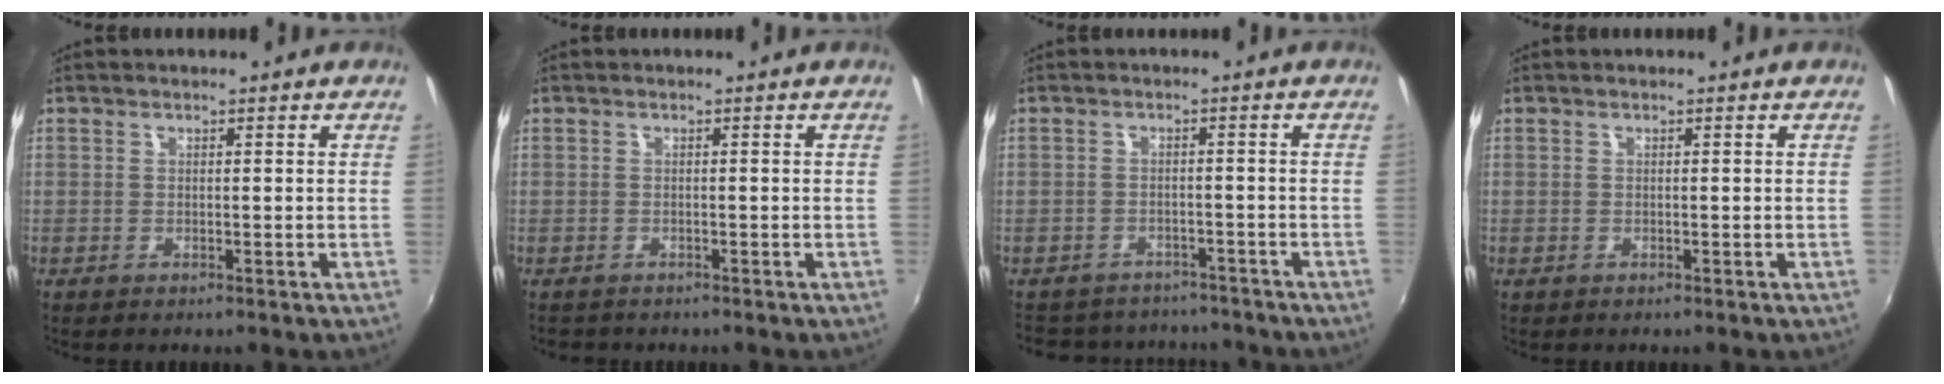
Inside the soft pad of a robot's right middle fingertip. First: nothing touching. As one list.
[{"total": 1.3, "force": [-1.0, 0.9, -0.1], "torque": [-0.003, -0.001, -0.016]}, {"total": 10.5, "force": [-9.0, 4.9, 2.4], "torque": [-0.060, 0.023, -0.120]}, {"total": 0.0}]